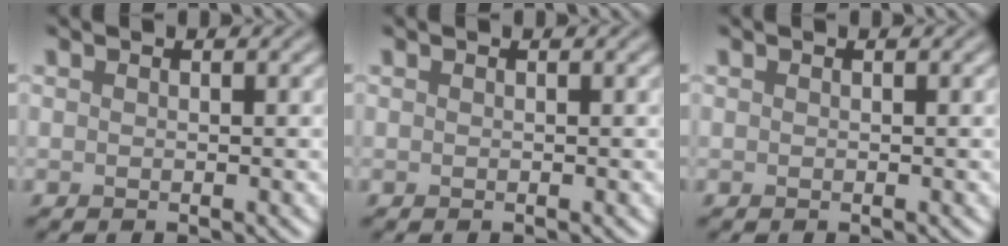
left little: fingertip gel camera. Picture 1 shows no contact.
{"total": 0.0}
{"total": 0.0}